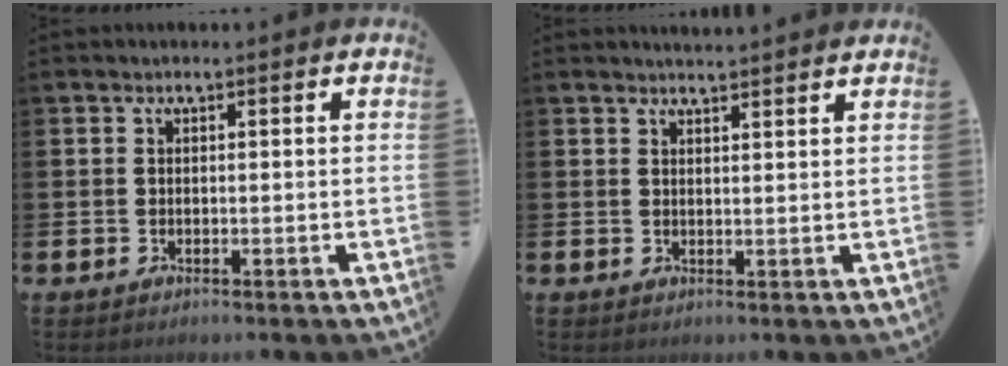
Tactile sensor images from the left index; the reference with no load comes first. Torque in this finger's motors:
{"motor_torque": [-0.10, -0.16, 0.06, 0.01]}